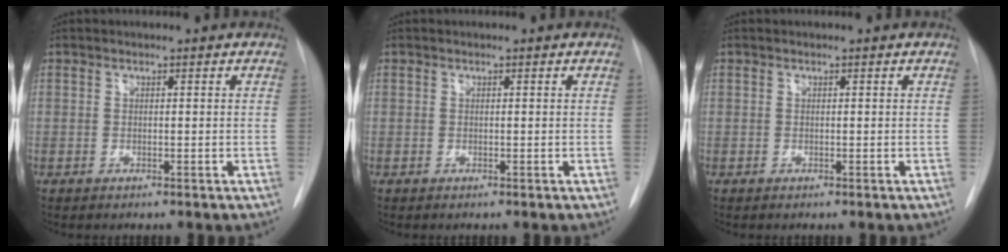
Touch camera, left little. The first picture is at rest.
{"total": 0.0}
{"total": 0.0}